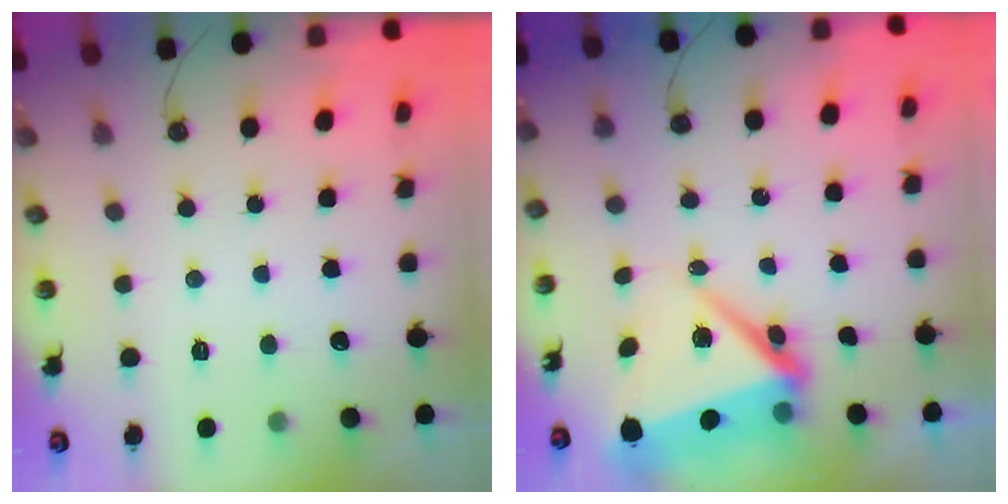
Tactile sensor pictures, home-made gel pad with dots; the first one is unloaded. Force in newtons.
{"total": 10.3, "press": 10.2, "slide": 1.2}